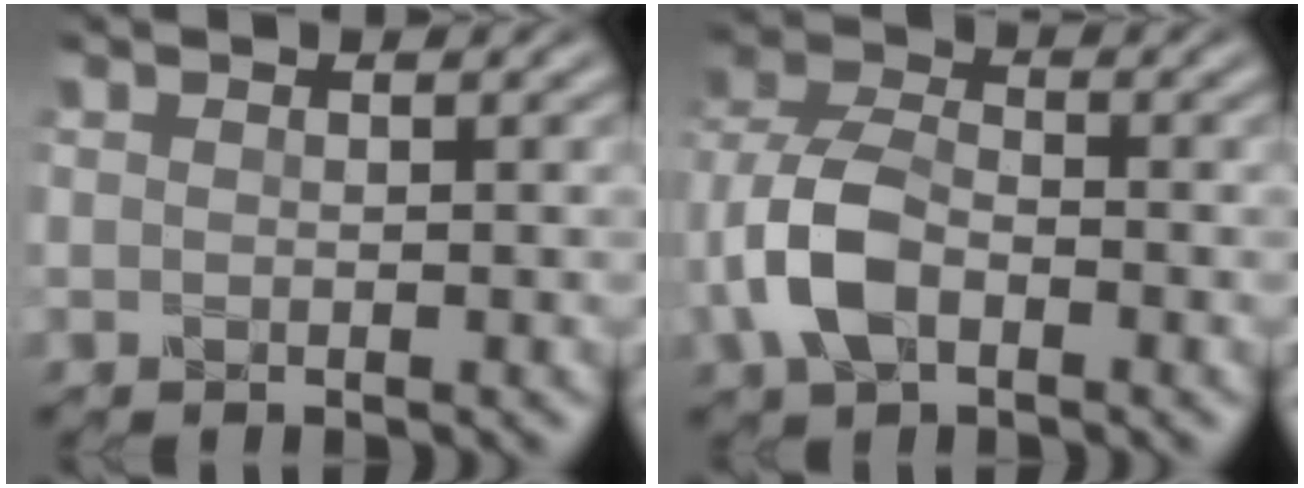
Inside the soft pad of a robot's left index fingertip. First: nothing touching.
{"total": 6.1, "force": [-2.3, 3.6, 4.3], "torque": [-0.105, 0.007, -0.056]}